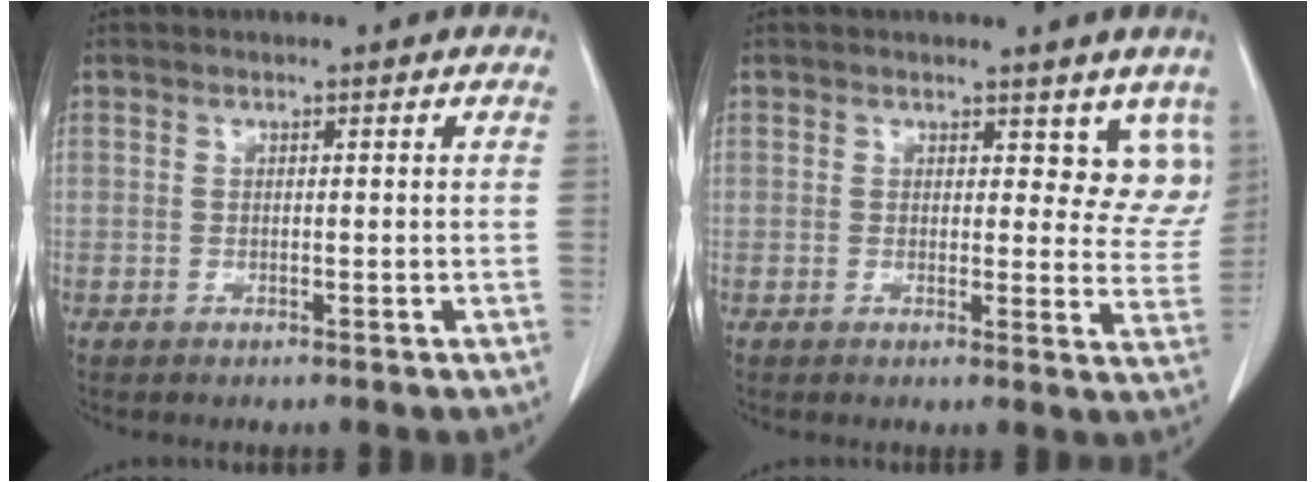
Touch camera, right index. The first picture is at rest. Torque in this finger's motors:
{"motor_torque": [0.18, 0.09, 0.09, -0.01]}